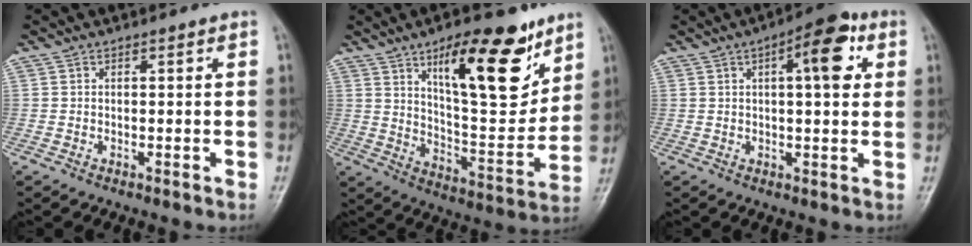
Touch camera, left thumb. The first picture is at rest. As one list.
[{"total": 20.0, "force": [10.9, 7.1, 15.1], "torque": [-0.183, -0.065, 0.181]}, {"total": 9.7, "force": [3.1, 3.4, 8.5], "torque": [-0.098, 0.007, 0.035]}]